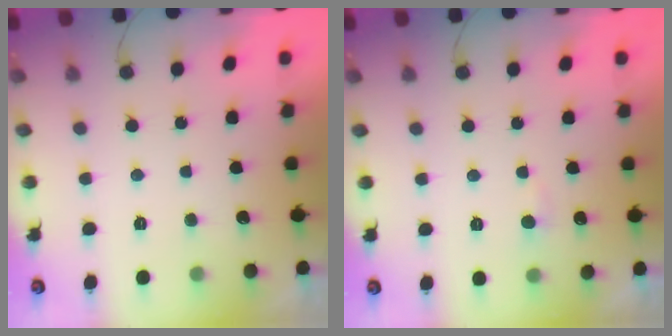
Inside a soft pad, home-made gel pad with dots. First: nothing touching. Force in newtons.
{"total": 3.6, "press": 3.6, "slide": 0.4}